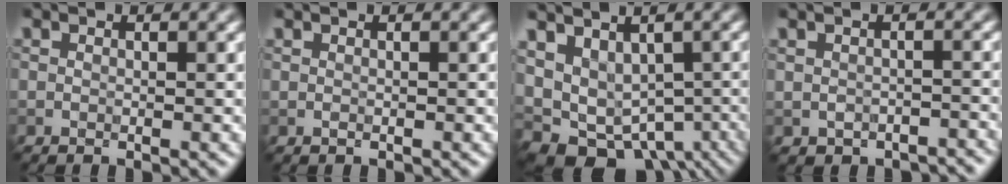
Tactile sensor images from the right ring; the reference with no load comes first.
{"total": 0.0}
{"total": 6.8, "force": [-1.9, 5.2, 3.9], "torque": [-0.062, -0.012, 0.006]}
{"total": 2.5, "force": [-2.1, 1.2, 0.5], "torque": [-0.003, -0.009, -0.023]}